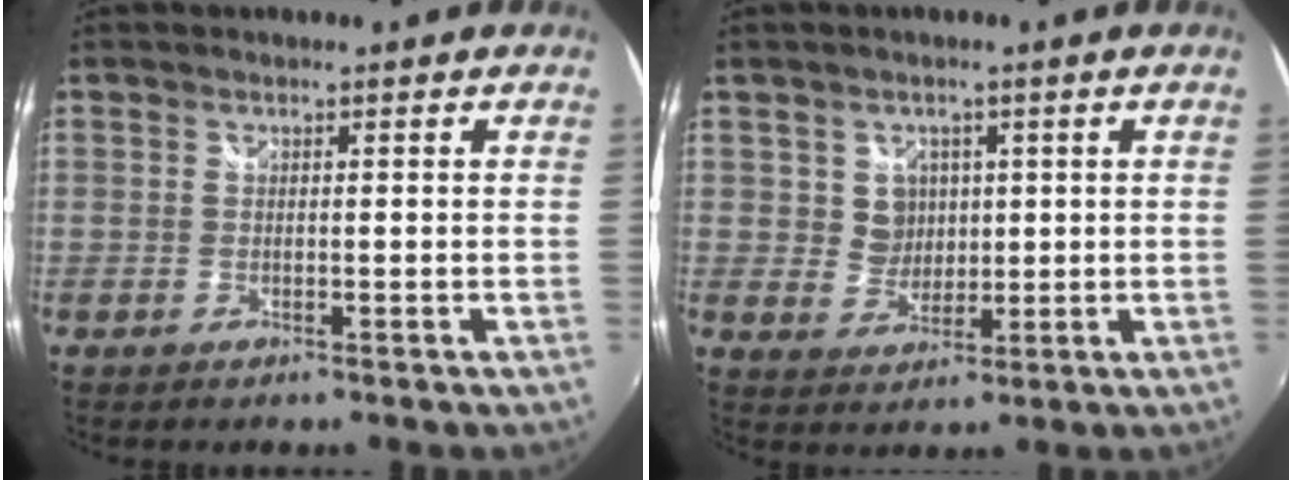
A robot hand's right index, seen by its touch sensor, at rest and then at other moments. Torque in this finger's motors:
{"motor_torque": [-1.02, 1.12, 0.01, 0.01]}